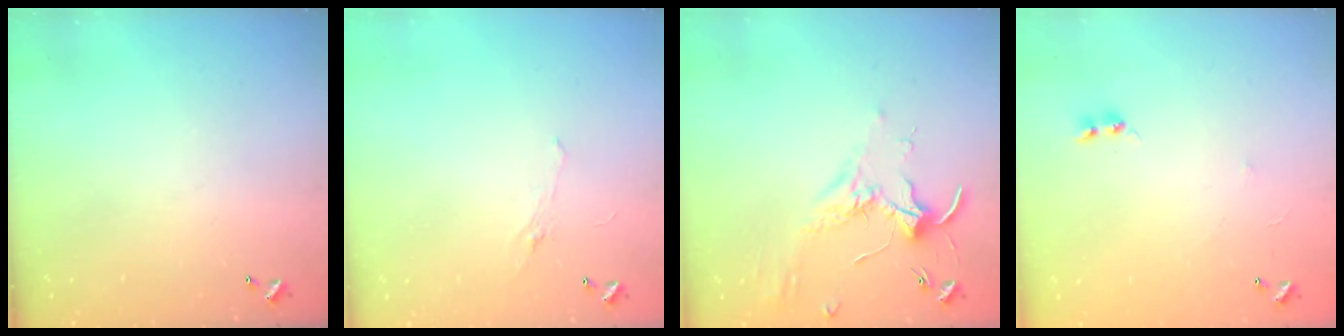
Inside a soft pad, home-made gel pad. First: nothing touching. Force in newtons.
{"total": 2.2, "press": 2.1, "slide": 0.8}
{"total": 1.7, "press": 1.7, "slide": 0.4}
{"total": 5.4, "press": 5.4, "slide": 0.7}